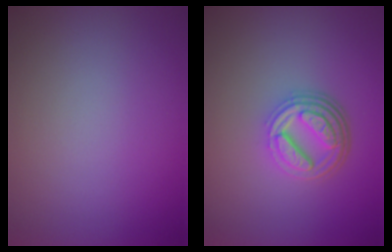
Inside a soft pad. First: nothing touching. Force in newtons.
{"total": 4.9, "press": 3.5, "slide": 3.4}